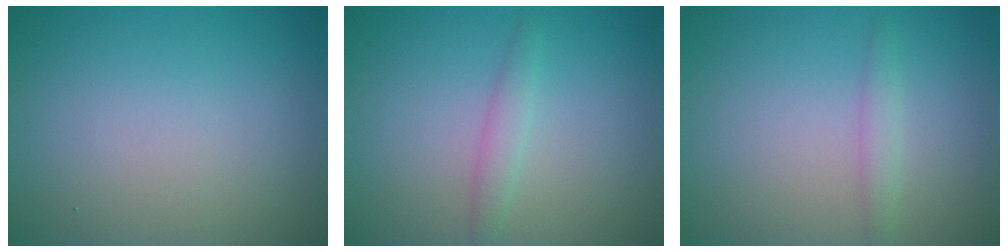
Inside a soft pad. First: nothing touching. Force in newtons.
{"total": 1.5, "press": 1.5, "slide": 0.0}
{"total": 1.3, "press": 1.3, "slide": 0.1}